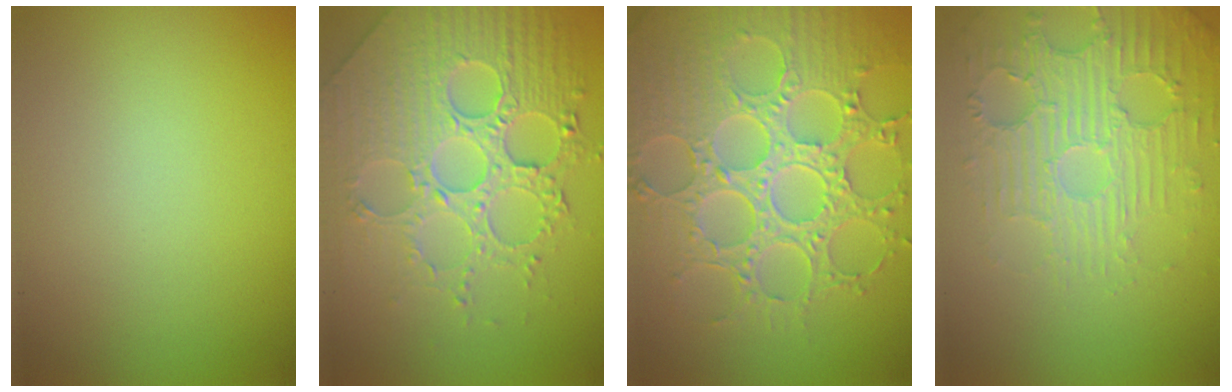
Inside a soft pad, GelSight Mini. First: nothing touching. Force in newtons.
{"total": 7.3, "press": 6.0, "slide": 4.0}
{"total": 8.6, "press": 6.5, "slide": 5.7}
{"total": 4.5, "press": 3.7, "slide": 2.6}